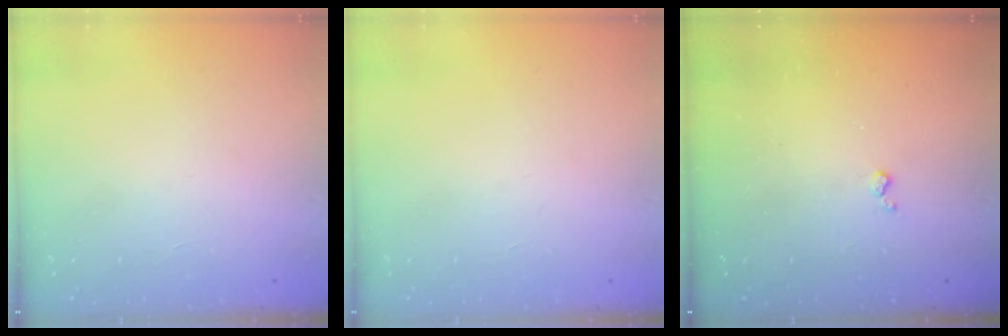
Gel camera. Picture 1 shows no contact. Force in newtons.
{"total": 0.0}
{"total": 2.9, "press": 2.9, "slide": 0.5}